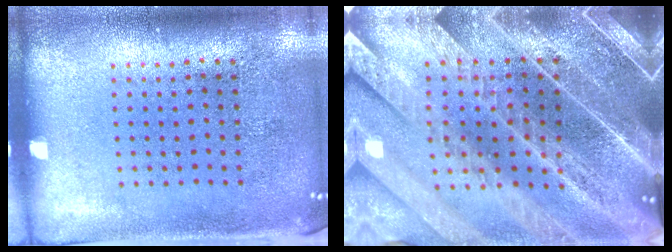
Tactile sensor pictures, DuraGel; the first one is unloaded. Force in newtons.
{"total": 4.8, "press": 4.2, "slide": 2.2}